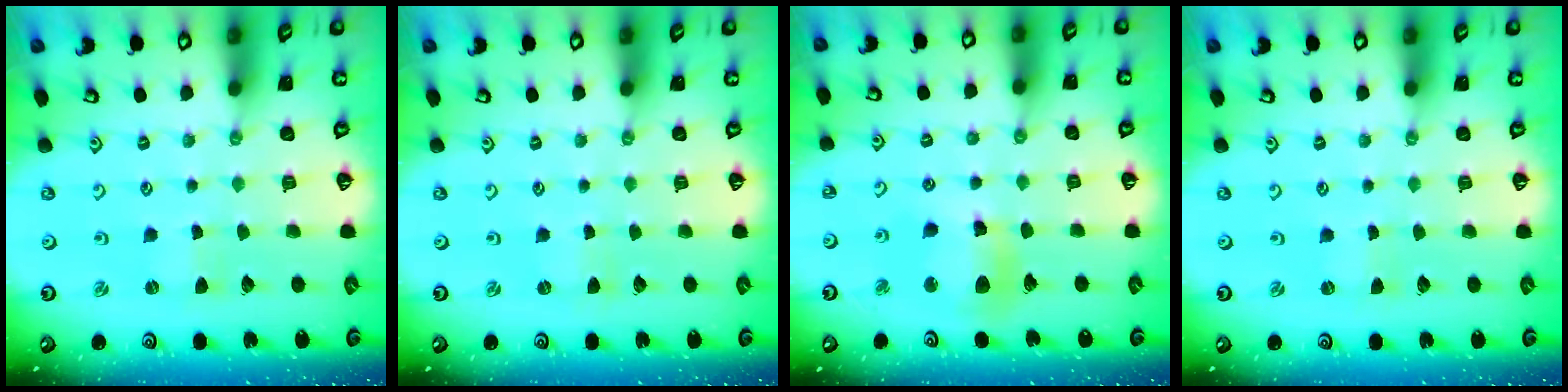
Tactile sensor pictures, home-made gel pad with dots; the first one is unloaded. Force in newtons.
{"total": 0.0}
{"total": 10.4, "press": 10.2, "slide": 2.0}
{"total": 0.0}